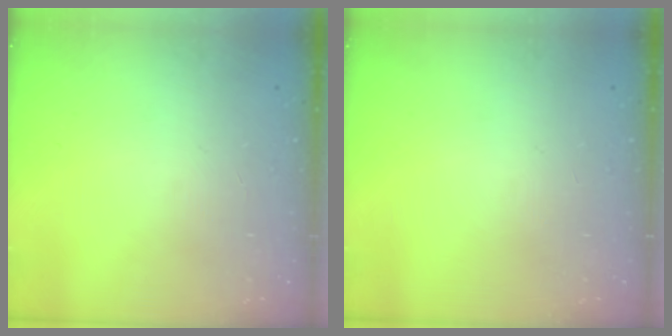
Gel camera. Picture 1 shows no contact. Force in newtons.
{"total": 0.0}